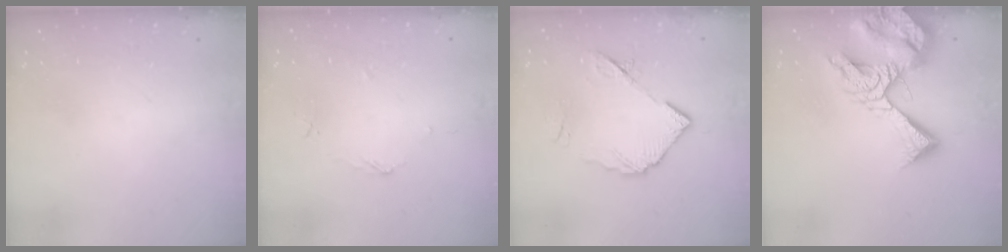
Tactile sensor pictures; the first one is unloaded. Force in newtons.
{"total": 3.7, "press": 3.7, "slide": 0.5}
{"total": 10.3, "press": 10.3, "slide": 0.6}
{"total": 14.8, "press": 14.7, "slide": 1.8}